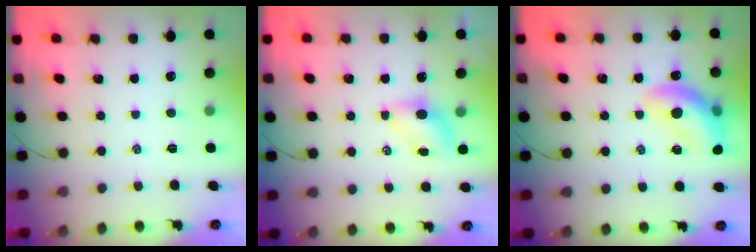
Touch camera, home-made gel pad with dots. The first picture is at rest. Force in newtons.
{"total": 4.6, "press": 4.6, "slide": 0.6}
{"total": 16.5, "press": 16.1, "slide": 3.6}